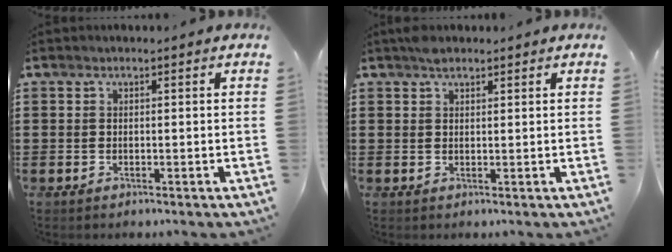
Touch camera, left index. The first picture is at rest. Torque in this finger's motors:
{"motor_torque": [0.19, -0.16, 0.02, 0.01]}